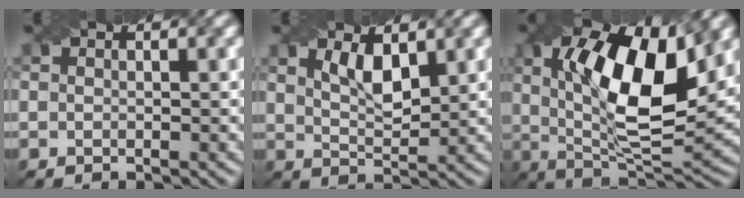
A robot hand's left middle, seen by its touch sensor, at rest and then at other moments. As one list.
[{"total": 3.3, "force": [1.7, 1.2, 2.6], "torque": [-0.053, -0.003, 0.034]}, {"total": 12.8, "force": [3.2, 4.9, 11.4], "torque": [-0.184, 0.003, 0.051]}]